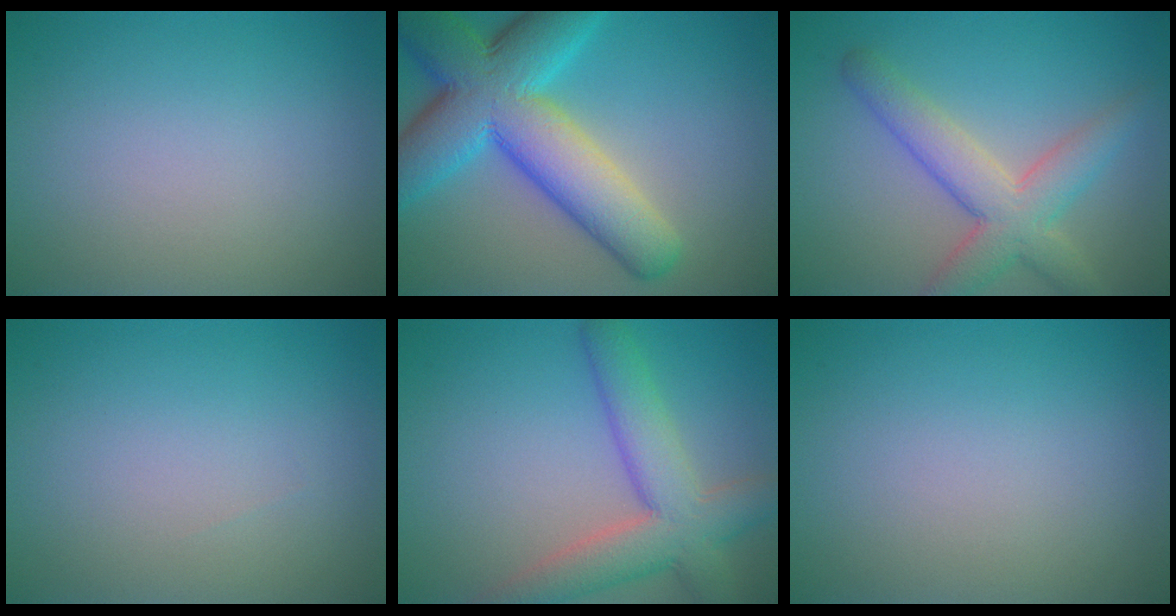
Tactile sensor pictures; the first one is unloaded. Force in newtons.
{"total": 11.8, "press": 11.8, "slide": 0.5}
{"total": 5.6, "press": 5.6, "slide": 0.2}
{"total": 0.0}
{"total": 6.8, "press": 6.8, "slide": 0.4}
{"total": 0.0}